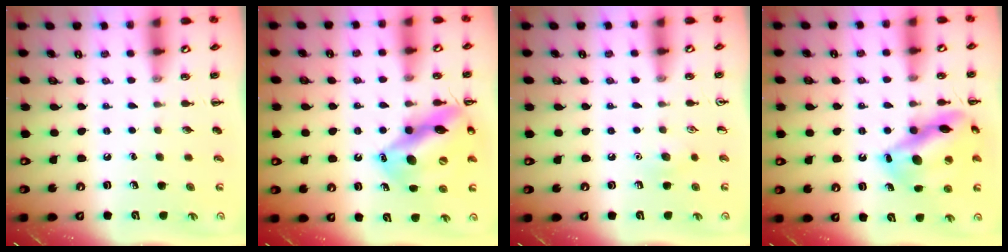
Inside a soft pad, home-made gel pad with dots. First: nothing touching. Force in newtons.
{"total": 16.6, "press": 16.4, "slide": 2.4}
{"total": 6.2, "press": 6.0, "slide": 1.7}
{"total": 16.2, "press": 16.2, "slide": 1.5}